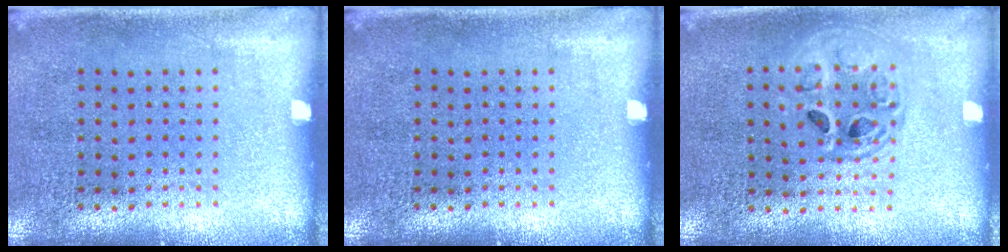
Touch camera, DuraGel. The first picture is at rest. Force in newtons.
{"total": 0.0}
{"total": 1.5, "press": 1.3, "slide": 0.7}